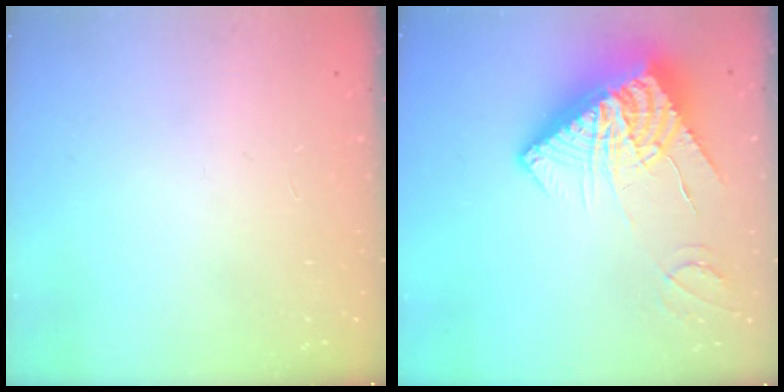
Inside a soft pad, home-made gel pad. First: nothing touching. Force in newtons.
{"total": 16.3, "press": 16.2, "slide": 1.8}